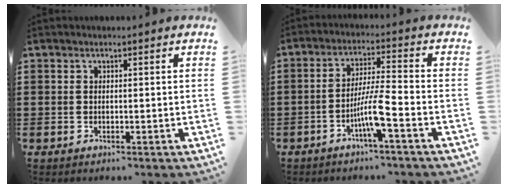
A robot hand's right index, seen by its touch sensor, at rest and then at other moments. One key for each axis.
{"total": 6.6, "fx": -3.2, "fy": 0.1, "fz": 5.7, "tx": -0.110, "ty": -0.006, "tz": -0.062}